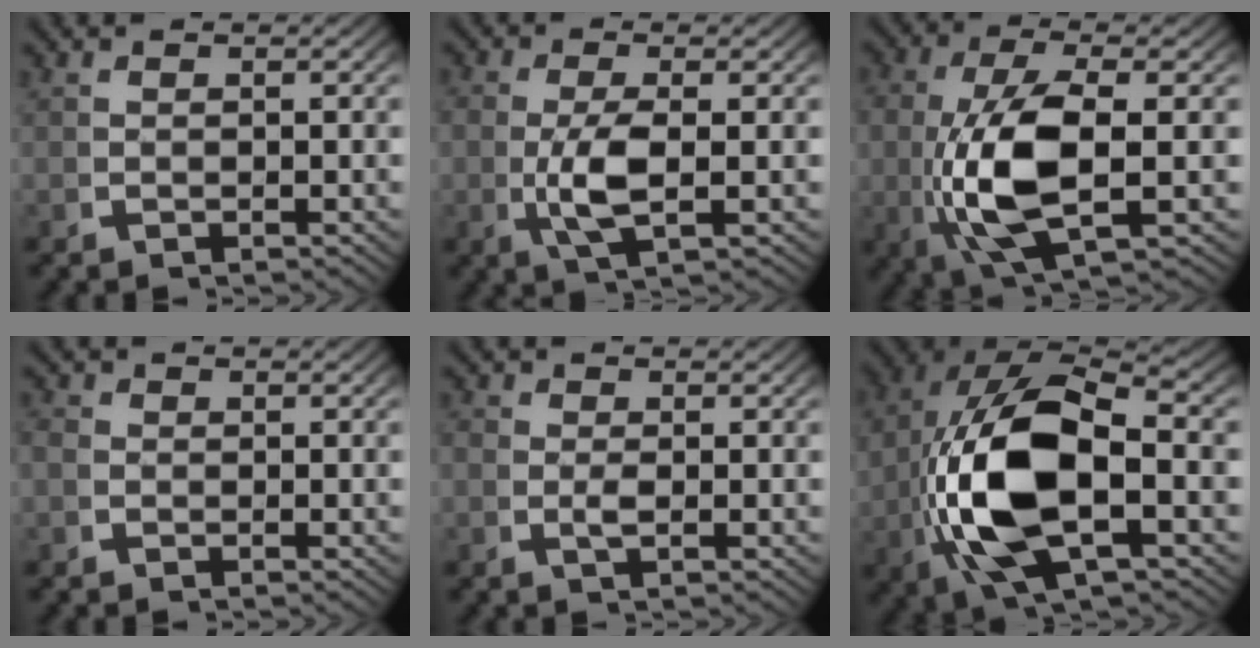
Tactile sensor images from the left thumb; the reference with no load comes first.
{"total": 4.6, "force": [0.0, 1.9, 4.2], "torque": [-0.103, -0.011, 0.006]}
{"total": 11.5, "force": [-0.8, 5.6, 10.0], "torque": [-0.246, -0.037, 0.013]}
{"total": 1.0, "force": [-0.4, 0.9, 0.3], "torque": [-0.004, -0.001, -0.011]}
{"total": 1.3, "force": [-0.1, 0.9, 1.0], "torque": [-0.025, -0.006, -0.002]}
{"total": 17.7, "force": [-0.1, 10.4, 14.4], "torque": [-0.319, -0.048, 0.020]}